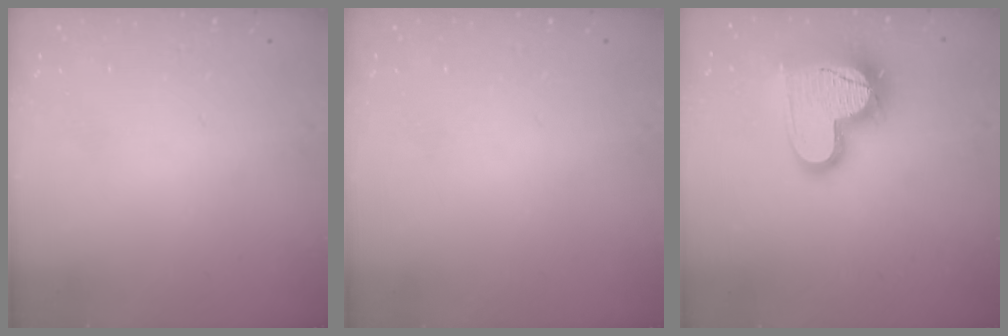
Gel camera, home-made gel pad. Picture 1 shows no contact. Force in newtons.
{"total": 0.0}
{"total": 18.5, "press": 18.4, "slide": 1.6}